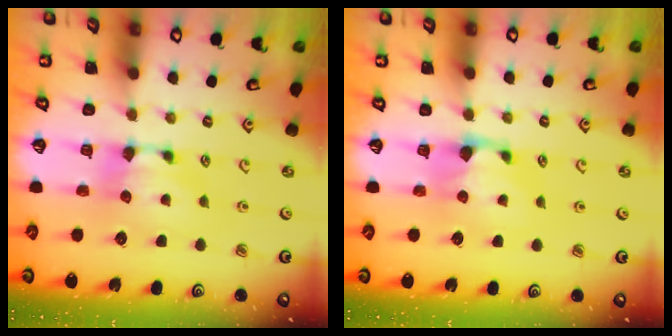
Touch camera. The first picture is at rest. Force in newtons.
{"total": 0.8, "press": 0.1, "slide": 0.8}